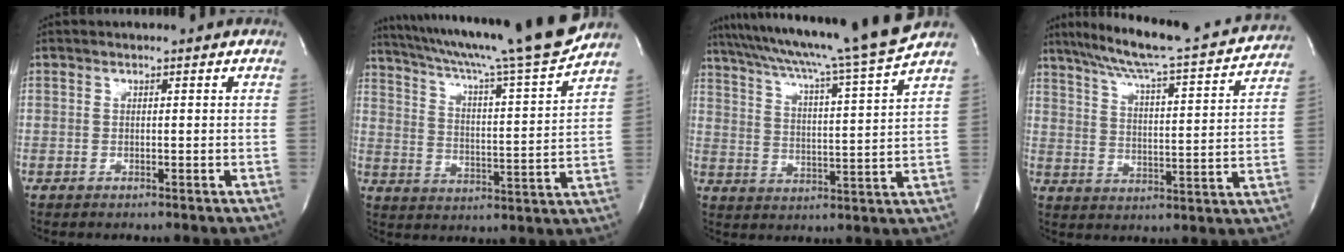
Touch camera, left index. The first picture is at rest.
{"total": 21.6, "force": [18.9, -1.5, 10.3], "torque": [-0.174, -0.030, 0.280]}
{"total": 19.4, "force": [17.0, -2.6, 8.9], "torque": [-0.156, -0.035, 0.247]}
{"total": 22.9, "force": [20.4, 1.6, 10.3], "torque": [-0.167, -0.012, 0.275]}